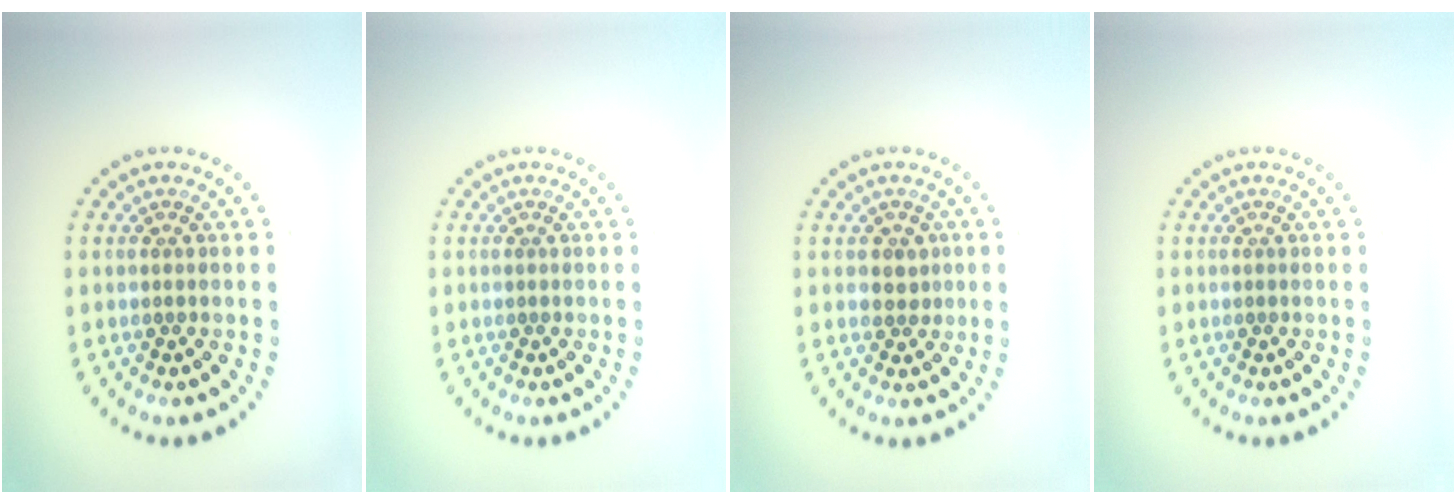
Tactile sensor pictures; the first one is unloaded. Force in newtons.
{"total": 0.0}
{"total": 1.5, "press": 1.4, "slide": 0.7}
{"total": 0.0}